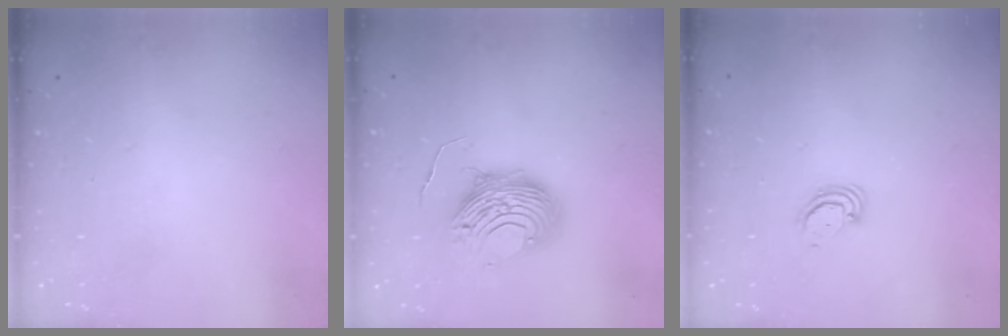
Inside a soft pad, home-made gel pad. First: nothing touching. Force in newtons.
{"total": 12.5, "press": 12.4, "slide": 1.4}
{"total": 2.8, "press": 2.8, "slide": 0.3}